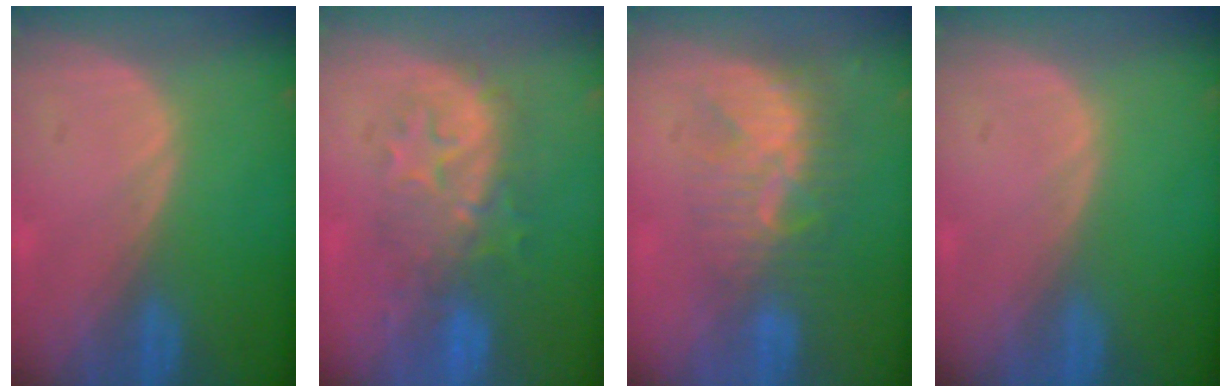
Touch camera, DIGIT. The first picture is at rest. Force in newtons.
{"total": 8.3, "press": 8.2, "slide": 1.4}
{"total": 9.0, "press": 7.7, "slide": 4.6}
{"total": 0.0}